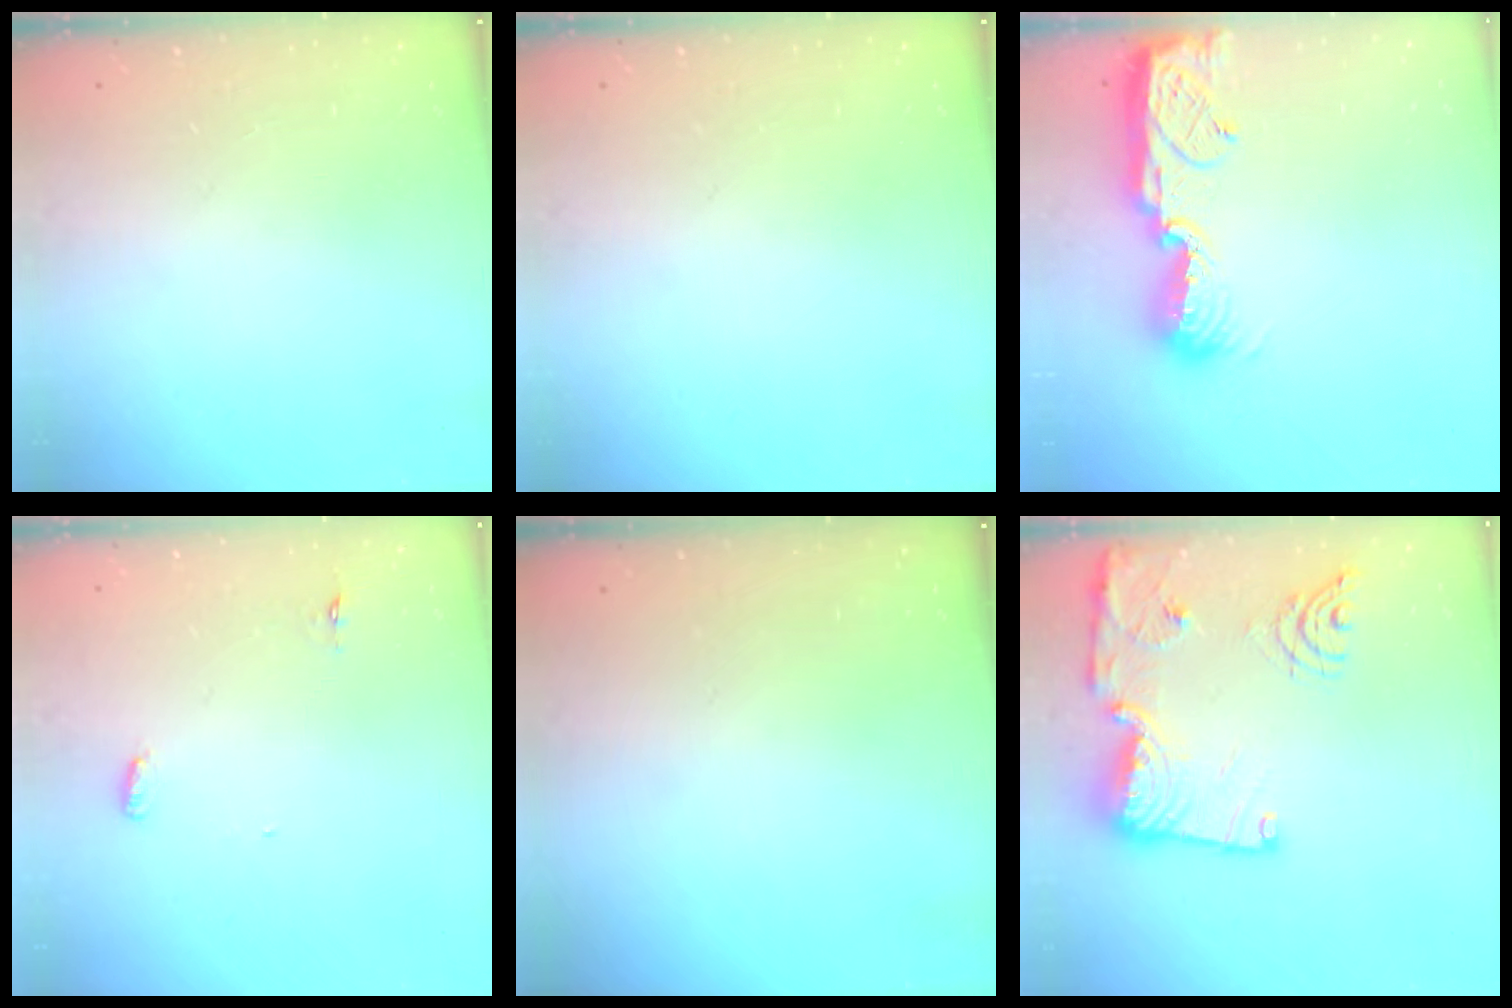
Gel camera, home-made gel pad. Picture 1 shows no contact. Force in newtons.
{"total": 0.0}
{"total": 11.6, "press": 11.5, "slide": 1.1}
{"total": 3.0, "press": 2.8, "slide": 0.9}
{"total": 0.0}
{"total": 19.2, "press": 19.2, "slide": 1.7}